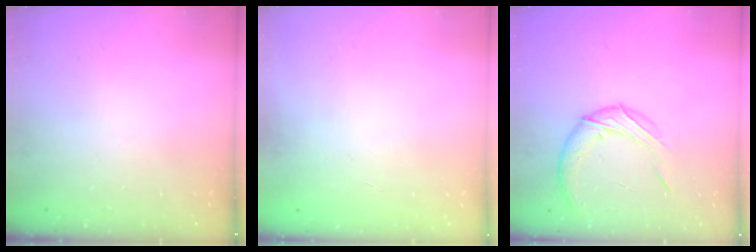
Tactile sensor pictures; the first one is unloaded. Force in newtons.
{"total": 0.6, "press": 0.6, "slide": 0.2}
{"total": 10.8, "press": 10.8, "slide": 0.4}